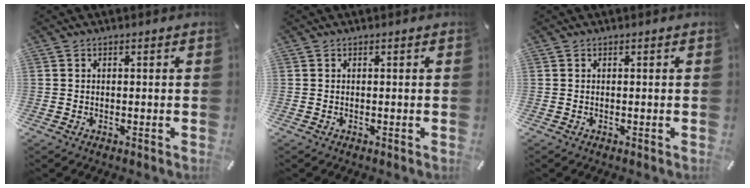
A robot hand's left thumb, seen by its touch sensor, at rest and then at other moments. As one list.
[{"total": 0.0}, {"total": 0.0}]